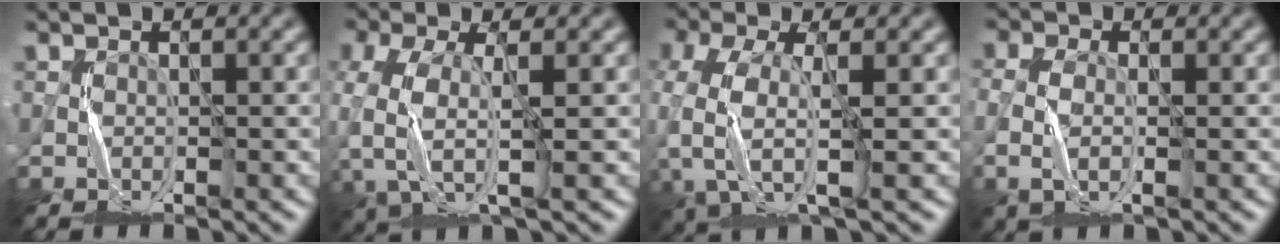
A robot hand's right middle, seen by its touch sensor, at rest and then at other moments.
{"total": 5.3, "force": [-2.0, 2.5, 4.3], "torque": [-0.119, -0.009, -0.043]}
{"total": 6.5, "force": [-2.5, 3.1, 5.1], "torque": [-0.141, -0.010, -0.057]}
{"total": 2.7, "force": [-0.9, 1.4, 2.1], "torque": [-0.057, -0.004, -0.019]}